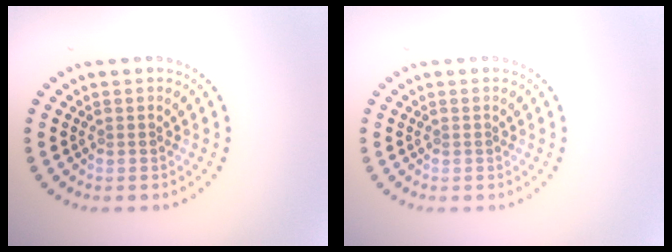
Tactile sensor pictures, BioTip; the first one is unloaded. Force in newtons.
{"total": 0.0}